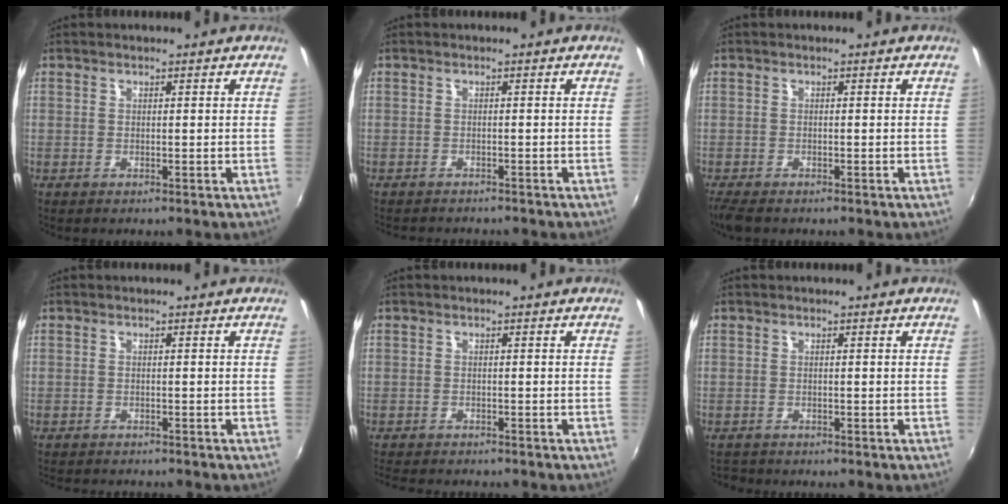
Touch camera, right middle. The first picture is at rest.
{"total": 3.4, "force": [-3.2, 0.7, 0.9], "torque": [-0.026, -0.012, -0.048]}
{"total": 4.0, "force": [-3.2, 1.1, 2.1], "torque": [-0.050, -0.021, -0.061]}
{"total": 2.5, "force": [-2.3, 0.4, 0.6], "torque": [-0.021, -0.013, -0.040]}
{"total": 4.3, "force": [-4.0, 0.8, 1.4], "torque": [-0.038, -0.017, -0.068]}
{"total": 1.6, "force": [-1.4, 0.6, 0.1], "torque": [-0.006, -0.006, -0.026]}